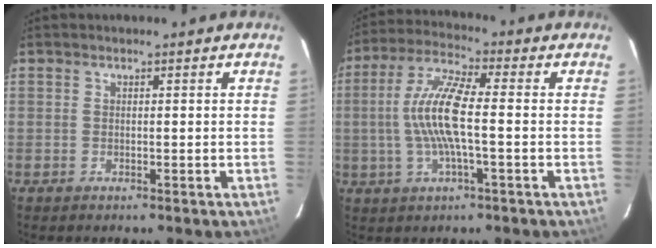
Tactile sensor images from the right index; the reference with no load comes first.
{"total": 11.0, "force": [-0.9, 1.9, 10.8], "torque": [-0.221, 0.005, -0.020]}